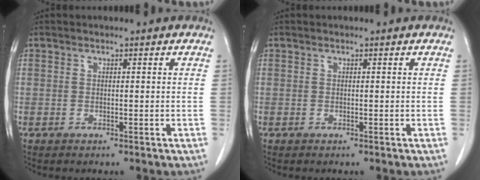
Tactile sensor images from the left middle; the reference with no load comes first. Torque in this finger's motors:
{"motor_torque": [0.00, 0.00, 0.04, 0.01]}